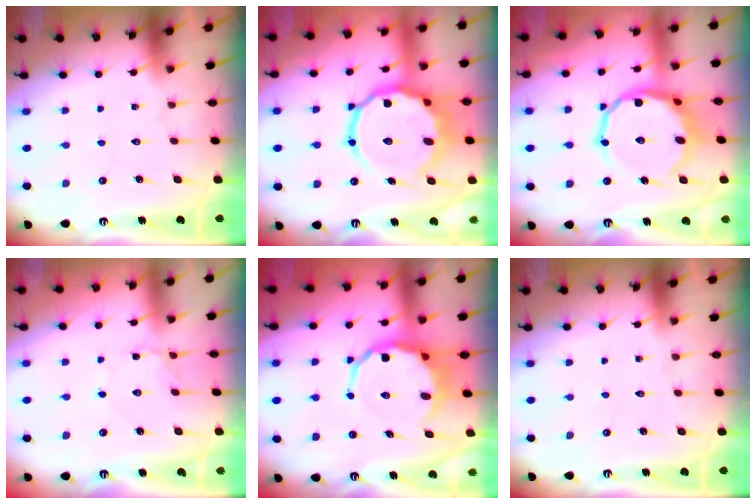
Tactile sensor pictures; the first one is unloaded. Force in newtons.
{"total": 18.3, "press": 18.2, "slide": 2.0}
{"total": 12.9, "press": 12.4, "slide": 3.4}
{"total": 3.5, "press": 3.5, "slide": 0.3}
{"total": 8.7, "press": 8.4, "slide": 2.5}
{"total": 0.0}